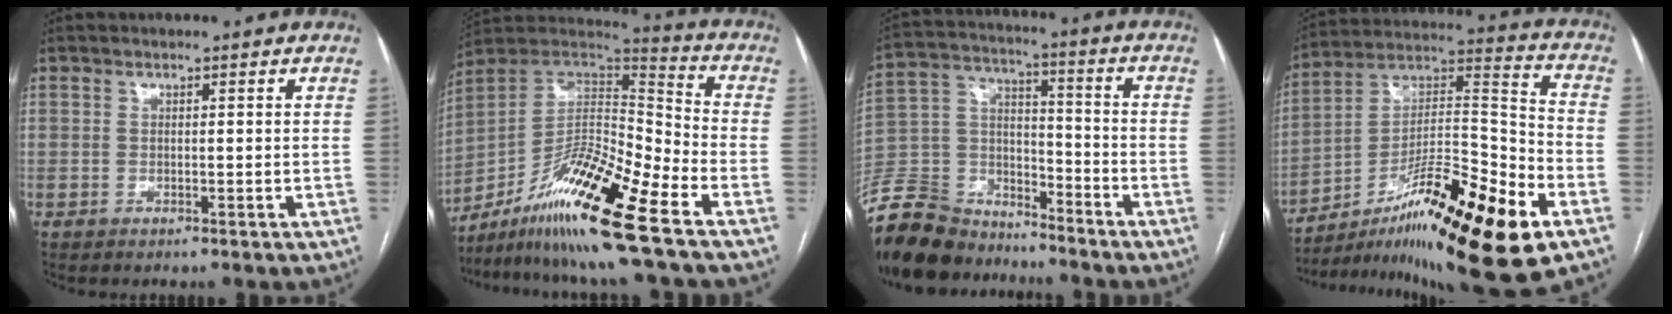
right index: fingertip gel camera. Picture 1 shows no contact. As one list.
[{"total": 18.5, "force": [-11.5, 0.9, 14.5], "torque": [-0.282, -0.006, -0.205]}, {"total": 15.5, "force": [-13.8, 5.8, 3.8], "torque": [-0.082, 0.024, -0.256]}, {"total": 24.8, "force": [-13.5, 2.8, 20.7], "torque": [-0.306, 0.000, -0.216]}]